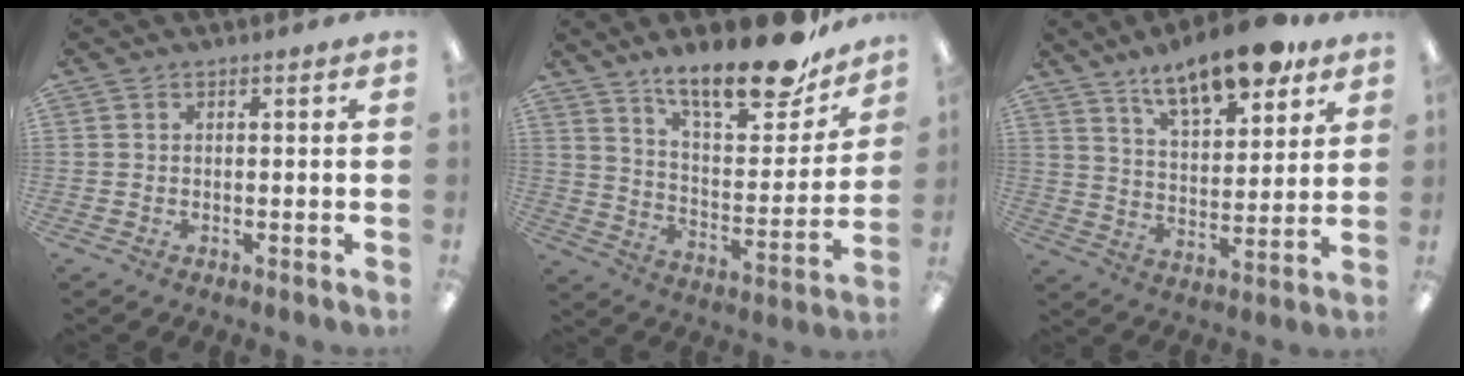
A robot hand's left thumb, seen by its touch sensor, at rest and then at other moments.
{"total": 20.8, "force": [16.0, 6.8, 11.5], "torque": [-0.172, -0.107, 0.268]}
{"total": 14.8, "force": [11.4, 5.1, 8.0], "torque": [-0.119, -0.062, 0.193]}